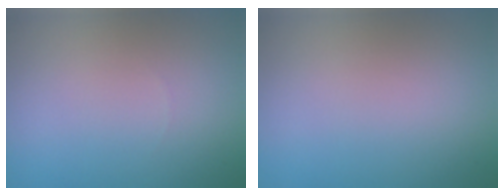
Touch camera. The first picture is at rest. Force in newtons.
{"total": 0.0}